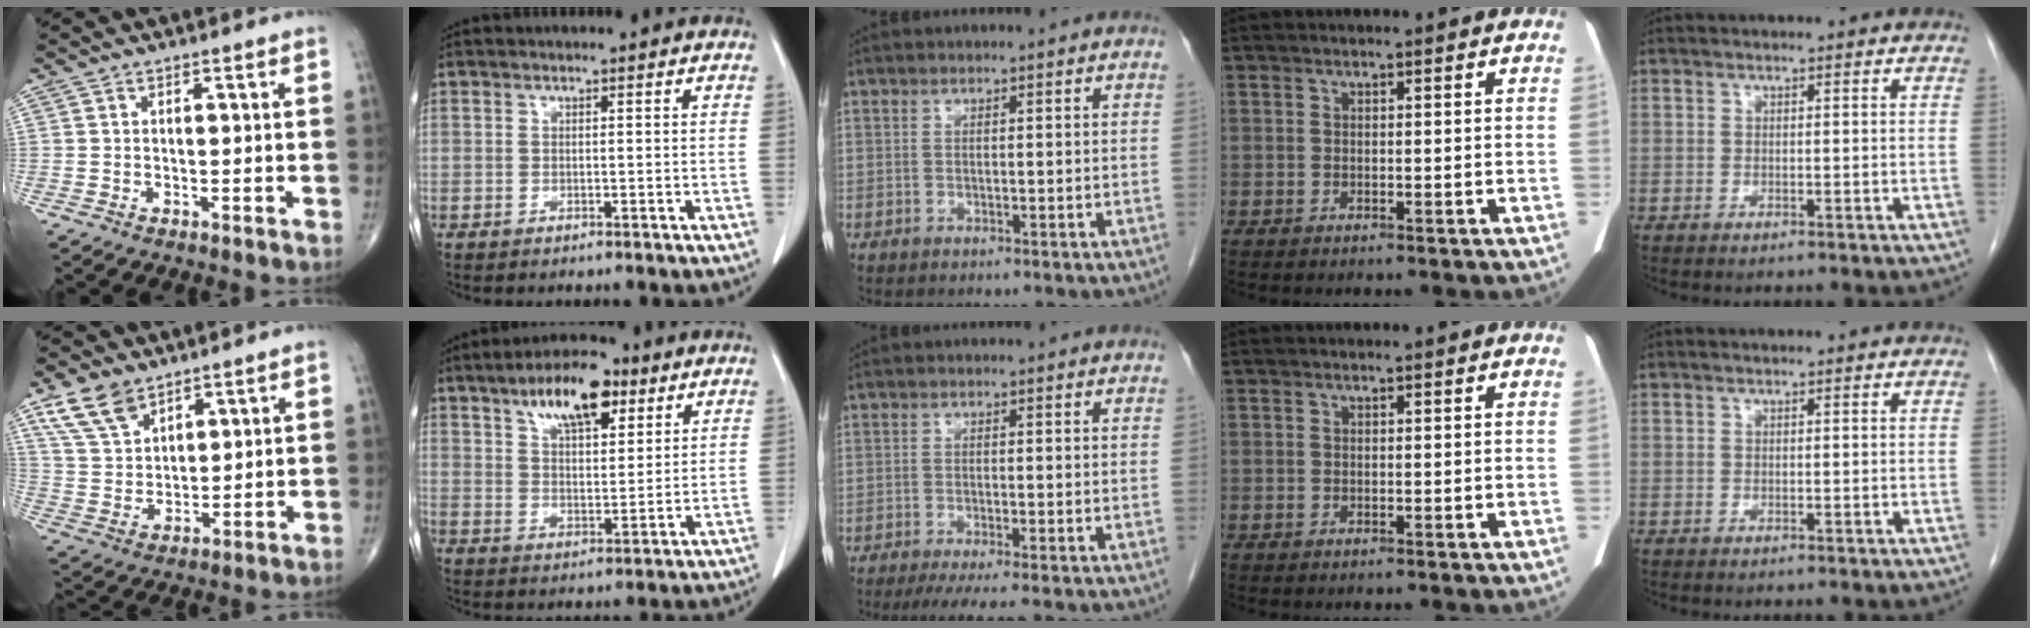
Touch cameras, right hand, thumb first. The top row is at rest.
{"thumb": {"total": 9.4, "force": [6.1, 5.3, 4.7], "torque": [-0.077, -0.024, 0.128]}, "index": {"total": 11.6, "force": [6.5, 4.7, 8.4], "torque": [-0.143, 0.016, 0.114]}, "middle": {"total": 4.8, "force": [-3.8, -0.4, 3.0], "torque": [-0.039, -0.012, -0.061]}}